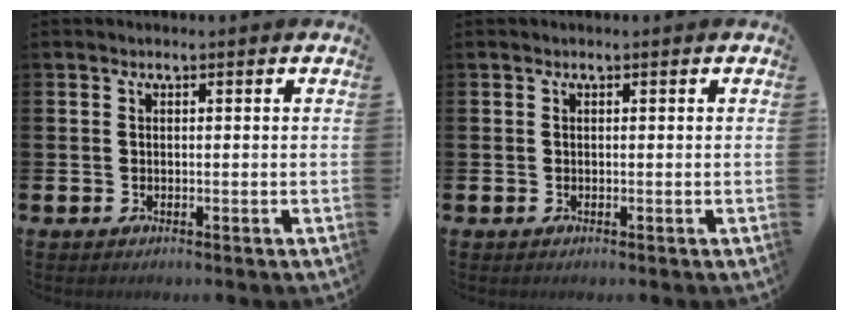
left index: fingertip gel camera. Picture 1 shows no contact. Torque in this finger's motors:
{"motor_torque": [0.13, -0.05, 0.00, -0.01]}